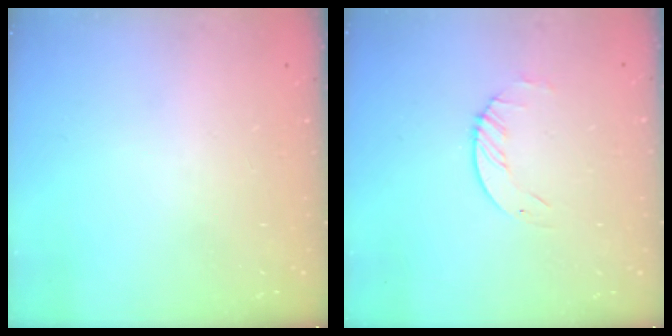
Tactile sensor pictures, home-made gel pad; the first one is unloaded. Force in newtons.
{"total": 1.7, "press": 1.7, "slide": 0.2}